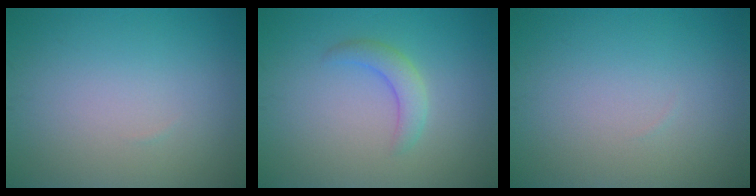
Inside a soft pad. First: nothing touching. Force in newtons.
{"total": 2.3, "press": 2.3, "slide": 0.2}
{"total": 0.0}